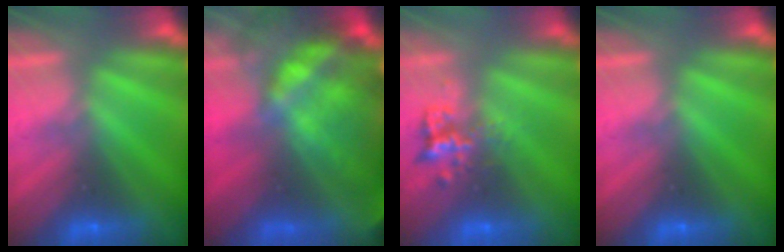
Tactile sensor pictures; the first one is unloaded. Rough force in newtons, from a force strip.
{"total": 11.6}
{"total": 2.3}
{"total": 0.0}